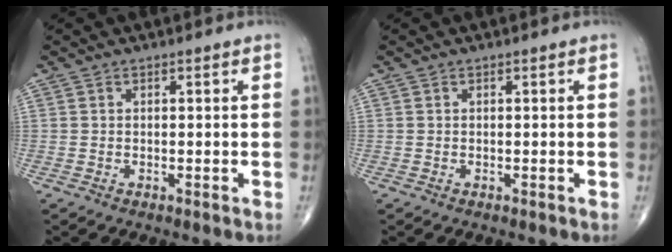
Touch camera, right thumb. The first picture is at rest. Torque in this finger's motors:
{"motor_torque": [0.07, 0.06, -0.12, -0.10, 0.00]}